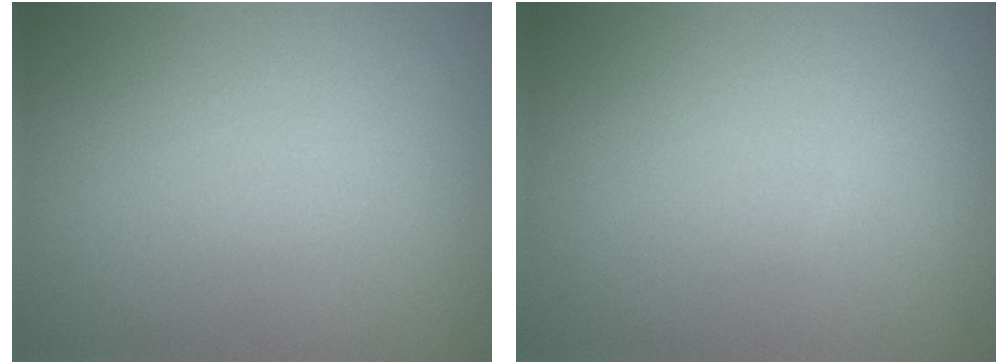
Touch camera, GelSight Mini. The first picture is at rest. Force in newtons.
{"total": 0.0}